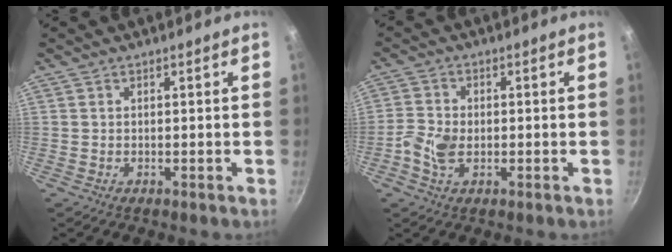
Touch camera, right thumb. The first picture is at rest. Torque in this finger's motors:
{"motor_torque": [-0.07, -0.08, 0.11, -0.09, 0.03]}